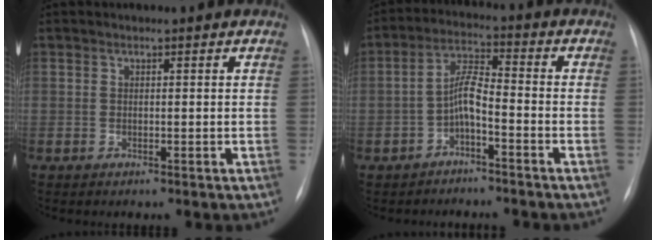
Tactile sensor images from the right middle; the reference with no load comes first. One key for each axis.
{"total": 4.5, "fx": -2.2, "fy": 1.1, "fz": 3.8, "tx": -0.079, "ty": 0.021, "tz": -0.041}